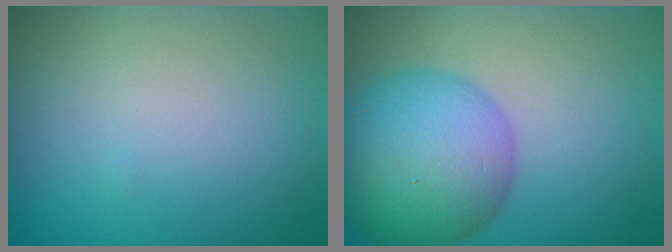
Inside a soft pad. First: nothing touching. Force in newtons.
{"total": 9.6, "press": 9.6, "slide": 0.3}